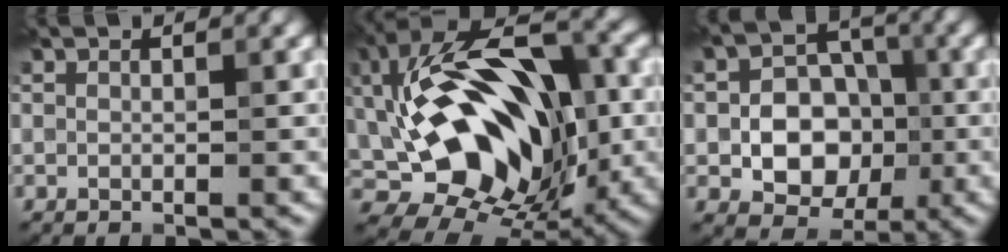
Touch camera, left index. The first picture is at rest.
{"total": 15.2, "force": [2.1, 8.7, 12.2], "torque": [-0.196, 0.005, 0.034]}
{"total": 6.9, "force": [-1.4, 5.4, 4.1], "torque": [-0.039, -0.001, -0.035]}